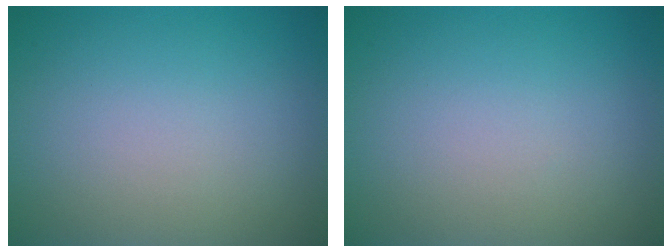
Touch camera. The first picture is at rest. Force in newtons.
{"total": 0.0}